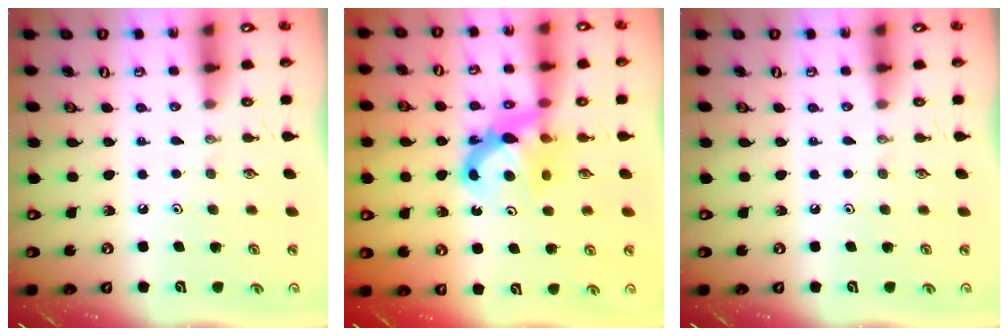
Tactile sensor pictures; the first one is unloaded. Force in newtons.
{"total": 7.5, "press": 7.5, "slide": 0.1}
{"total": 0.0}